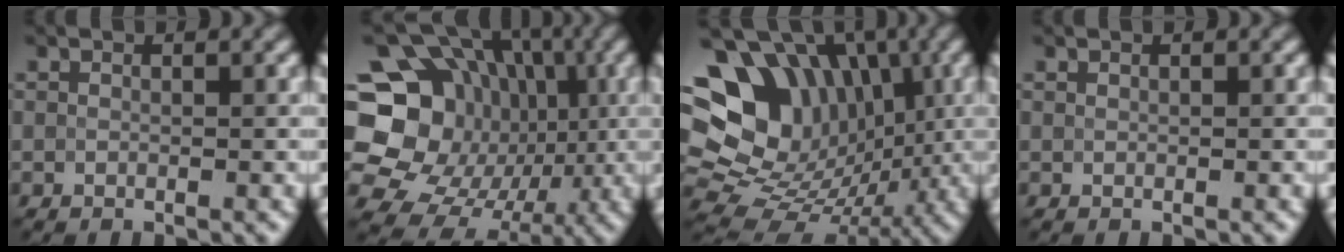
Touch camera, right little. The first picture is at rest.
{"total": 19.9, "force": [-0.6, 17.8, 8.9], "torque": [-0.158, 0.029, -0.028]}
{"total": 17.2, "force": [4.1, 14.2, 8.8], "torque": [-0.177, 0.032, 0.072]}
{"total": 0.0}